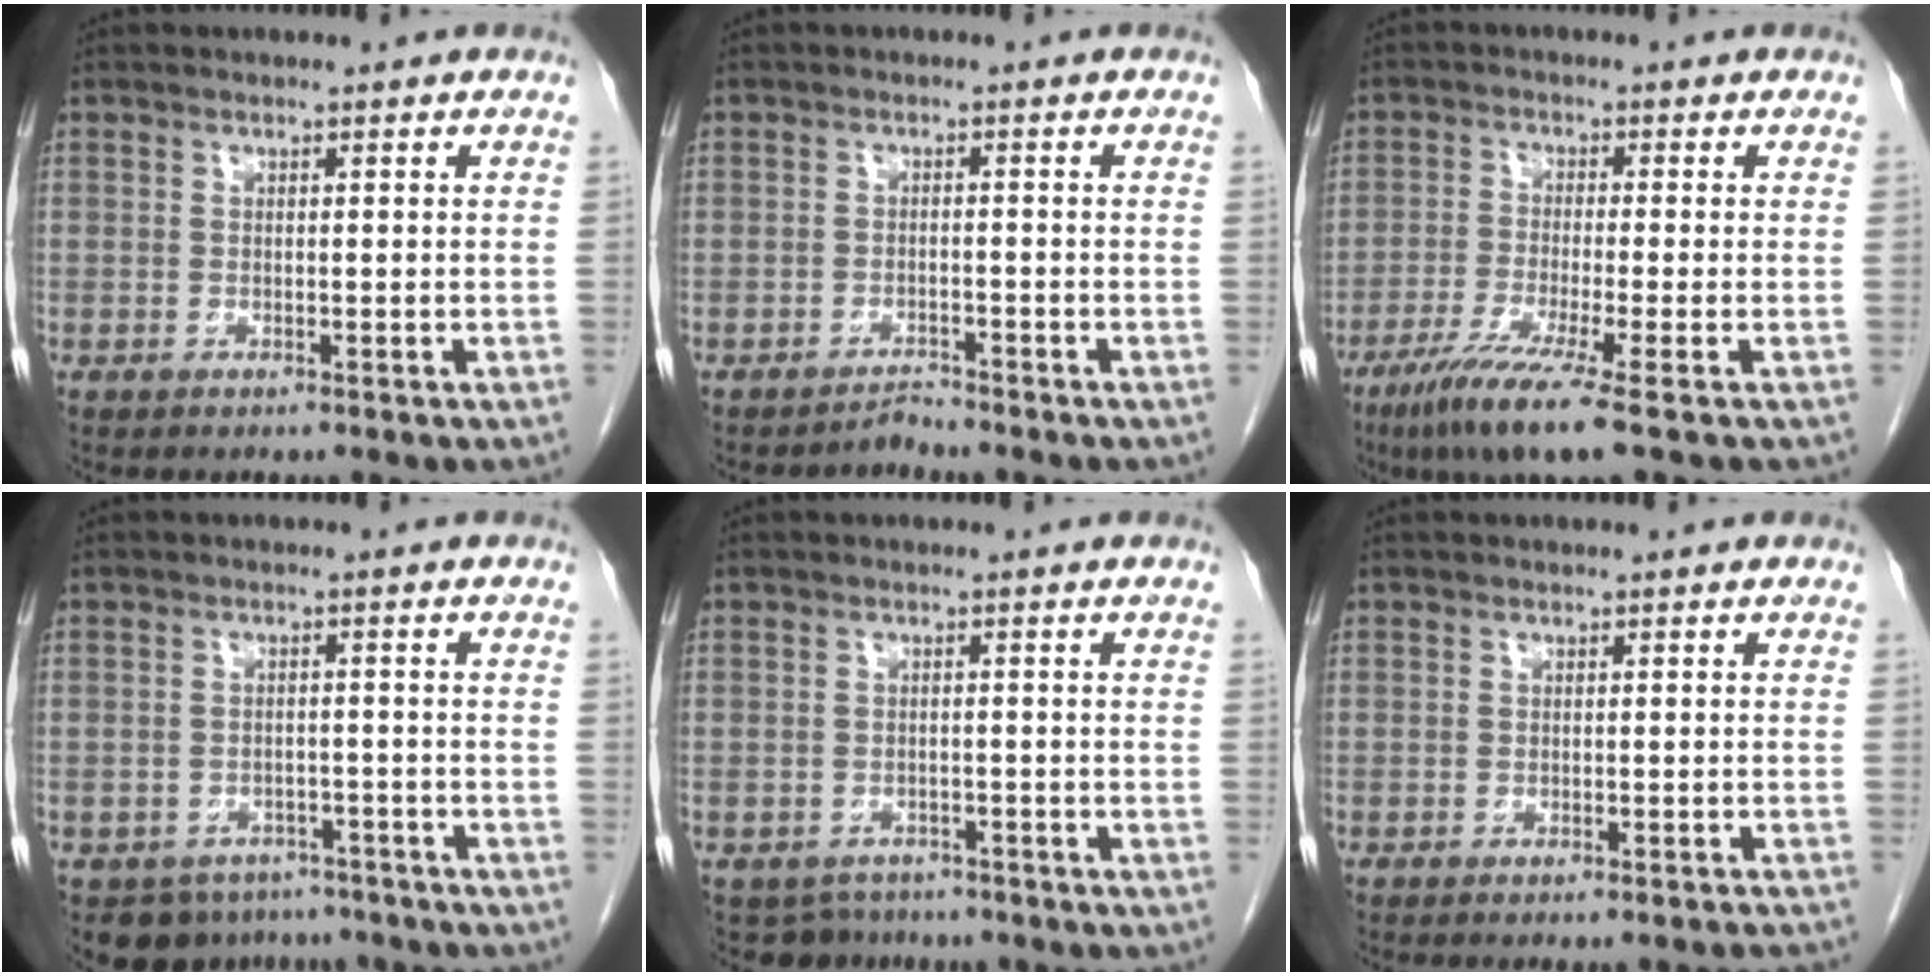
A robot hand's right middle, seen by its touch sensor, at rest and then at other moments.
{"total": 1.5, "force": [-1.5, 0.0, -0.4], "torque": [0.013, -0.004, -0.023]}
{"total": 8.4, "force": [-5.2, -0.8, 6.5], "torque": [-0.116, -0.027, -0.095]}
{"total": 7.7, "force": [-6.1, 4.6, 0.9], "torque": [-0.002, 0.011, -0.076]}
{"total": 4.4, "force": [-3.6, 2.5, -0.4], "torque": [0.009, 0.005, -0.051]}
{"total": 7.9, "force": [-7.4, 0.6, 2.8], "torque": [-0.025, -0.017, -0.079]}